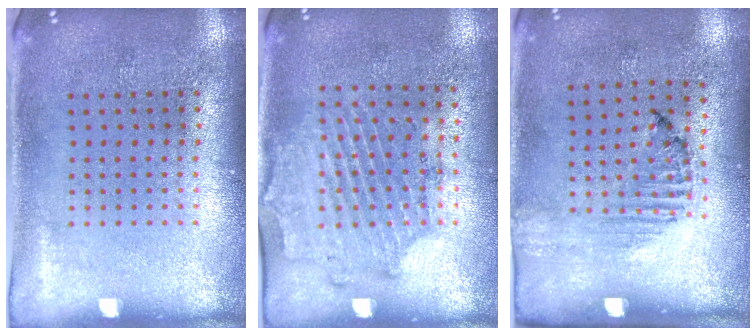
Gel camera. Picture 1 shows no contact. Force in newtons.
{"total": 1.7, "press": 1.4, "slide": 0.9}
{"total": 1.3, "press": 1.1, "slide": 0.6}